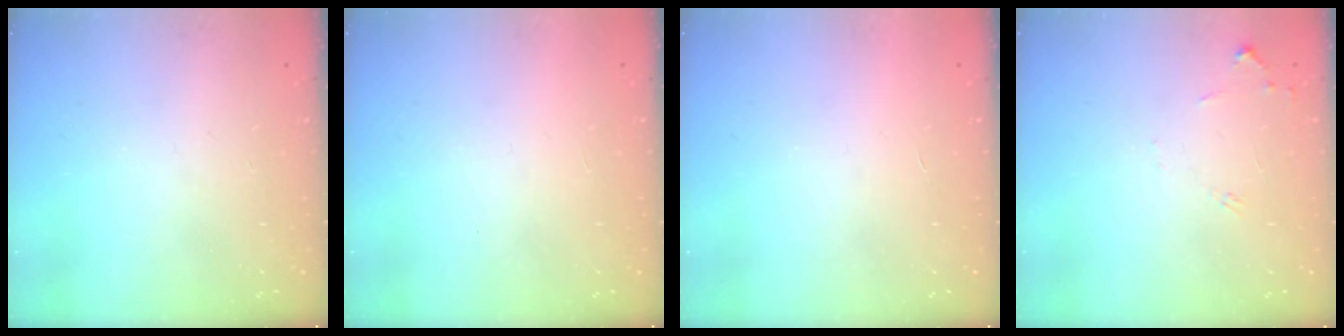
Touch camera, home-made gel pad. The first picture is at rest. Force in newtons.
{"total": 1.5, "press": 1.5, "slide": 0.1}
{"total": 1.8, "press": 1.8, "slide": 0.1}
{"total": 6.3, "press": 6.3, "slide": 0.8}